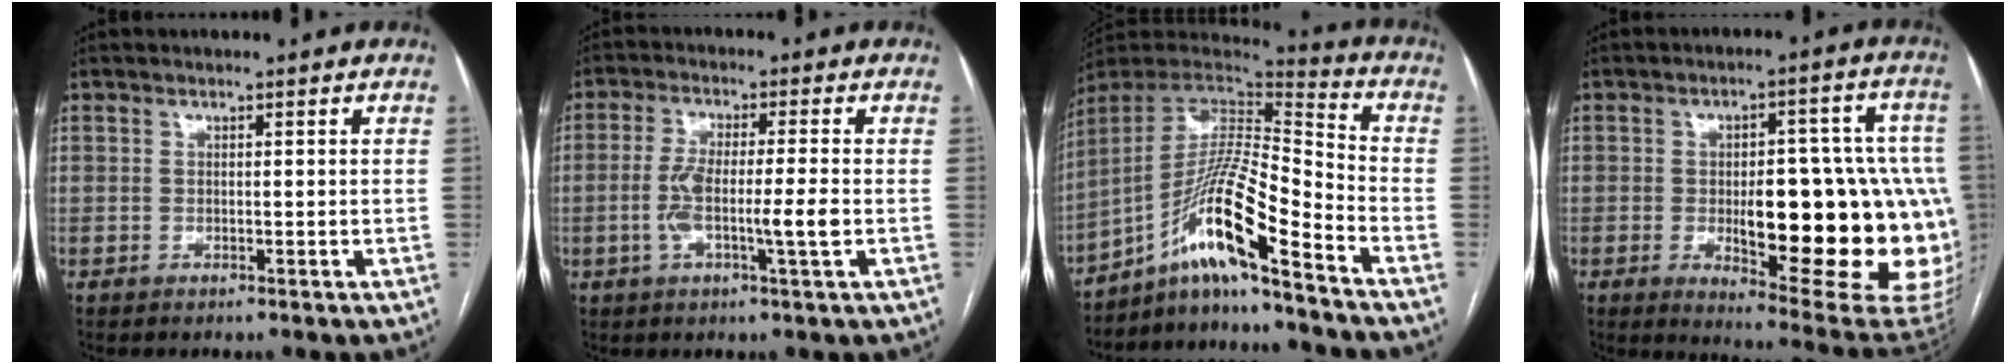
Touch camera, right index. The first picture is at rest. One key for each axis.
{"total": 7.2, "fx": -1.5, "fy": 0.3, "fz": 7.0, "tx": -0.135, "ty": 0.002, "tz": -0.028}
{"total": 14.8, "fx": -9.6, "fy": -0.2, "fz": 11.2, "tx": -0.208, "ty": 0.012, "tz": -0.172}
{"total": 24.7, "fx": -2.8, "fy": 7.1, "fz": 23.5, "tx": -0.210, "ty": 0.019, "tz": -0.009}